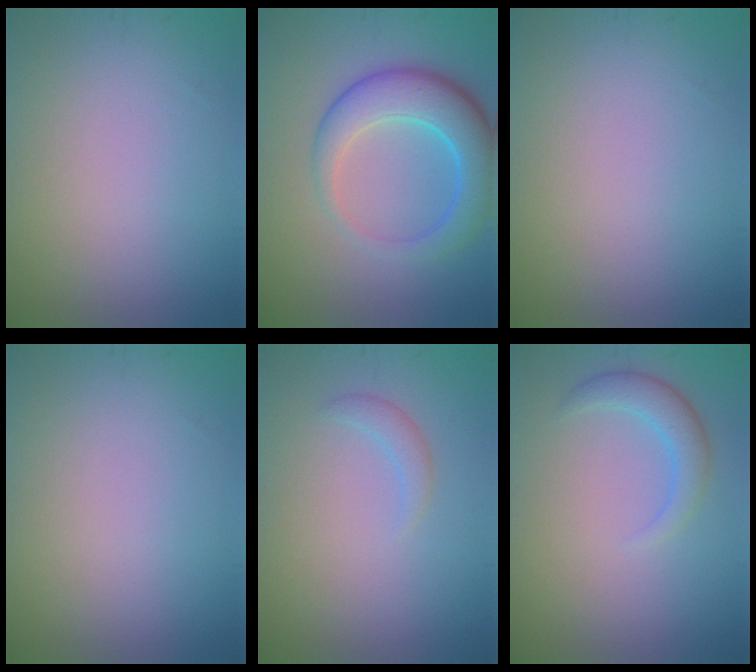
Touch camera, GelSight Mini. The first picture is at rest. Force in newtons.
{"total": 6.2, "press": 6.2, "slide": 0.4}
{"total": 0.0}
{"total": 0.0}
{"total": 1.1, "press": 1.1, "slide": 0.1}
{"total": 2.5, "press": 2.5, "slide": 0.1}